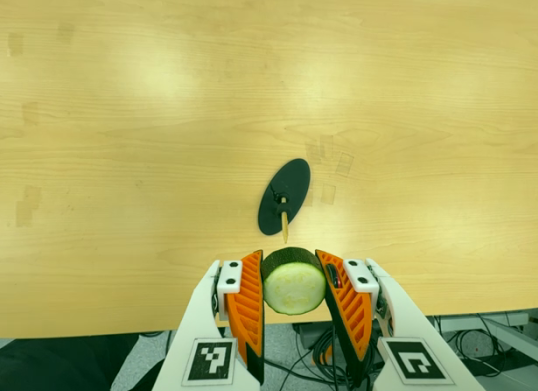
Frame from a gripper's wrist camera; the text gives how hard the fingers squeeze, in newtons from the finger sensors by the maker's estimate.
{"total": 10.9, "left": 9.6, "right": 12.2}